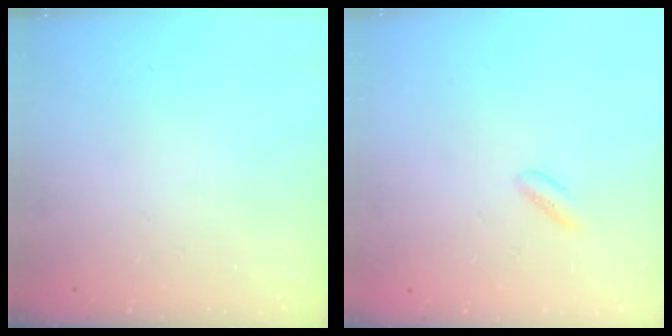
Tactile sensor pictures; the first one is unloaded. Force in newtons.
{"total": 1.3, "press": 1.1, "slide": 0.6}